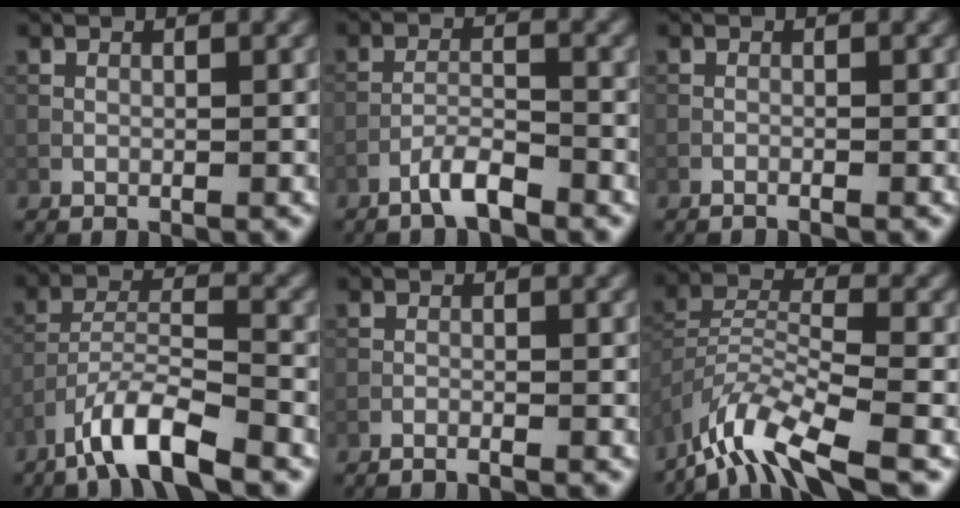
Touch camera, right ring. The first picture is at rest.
{"total": 2.9, "force": [-2.3, 0.4, 1.7], "torque": [-0.031, 0.008, -0.048]}
{"total": 0.7, "force": [-0.6, 0.0, 0.3], "torque": [-0.008, 0.004, -0.015]}
{"total": 6.4, "force": [-4.7, 1.3, 4.2], "torque": [-0.074, 0.001, -0.091]}
{"total": 1.0, "force": [-0.9, 0.0, 0.5], "torque": [-0.011, 0.005, -0.022]}
{"total": 7.9, "force": [-6.4, 1.7, 4.3], "torque": [-0.078, -0.007, -0.130]}